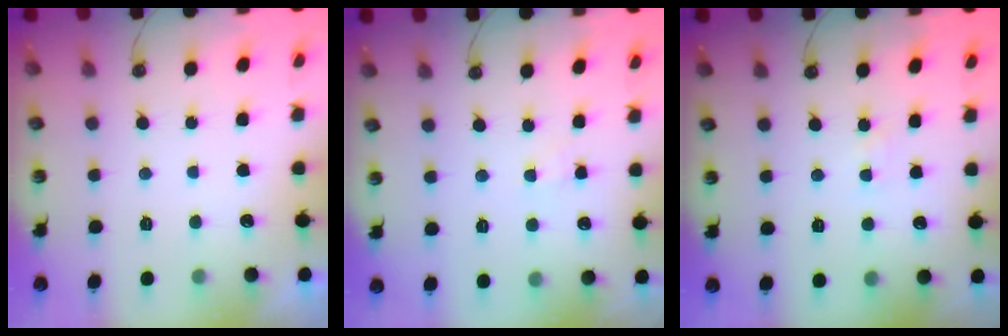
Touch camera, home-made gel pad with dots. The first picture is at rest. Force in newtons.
{"total": 1.6, "press": 1.5, "slide": 0.3}
{"total": 3.0, "press": 2.9, "slide": 0.4}